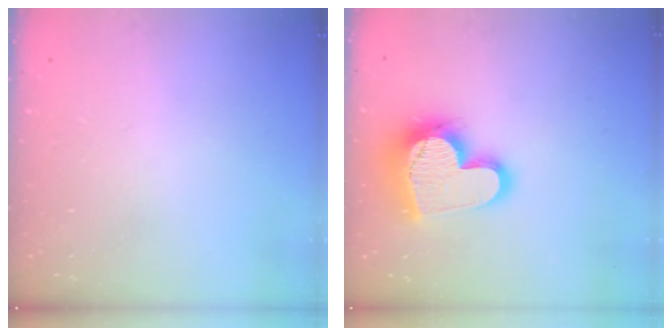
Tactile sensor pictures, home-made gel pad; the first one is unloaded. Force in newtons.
{"total": 17.9, "press": 17.8, "slide": 1.7}